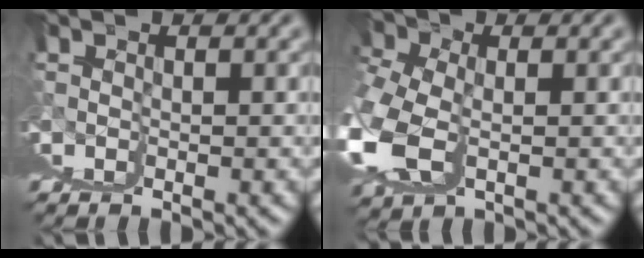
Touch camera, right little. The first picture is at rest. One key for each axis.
{"total": 2.9, "fx": 1.3, "fy": 1.9, "fz": 1.7, "tx": -0.031, "ty": -0.003, "tz": 0.028}